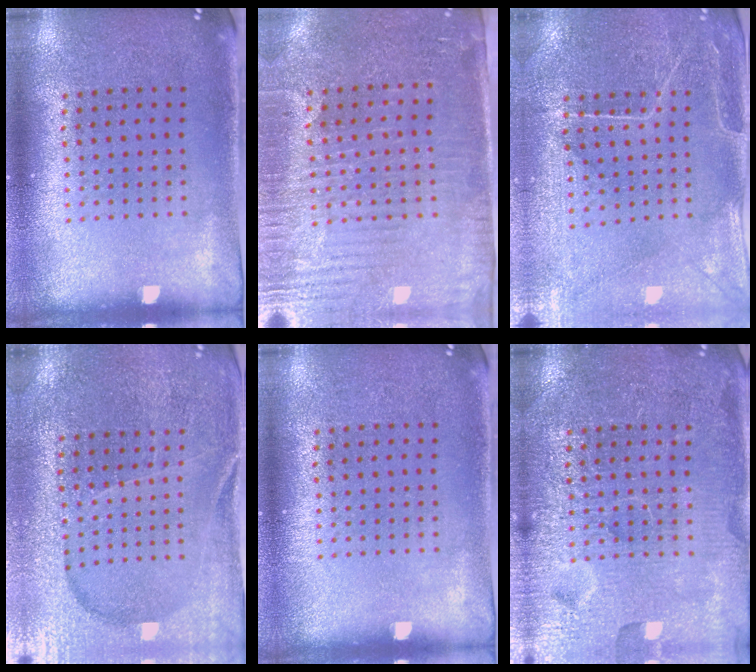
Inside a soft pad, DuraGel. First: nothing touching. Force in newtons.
{"total": 3.4, "press": 3.1, "slide": 1.3}
{"total": 0.7, "press": 0.5, "slide": 0.4}
{"total": 3.1, "press": 3.0, "slide": 0.5}
{"total": 0.0}
{"total": 7.1, "press": 7.0, "slide": 0.9}